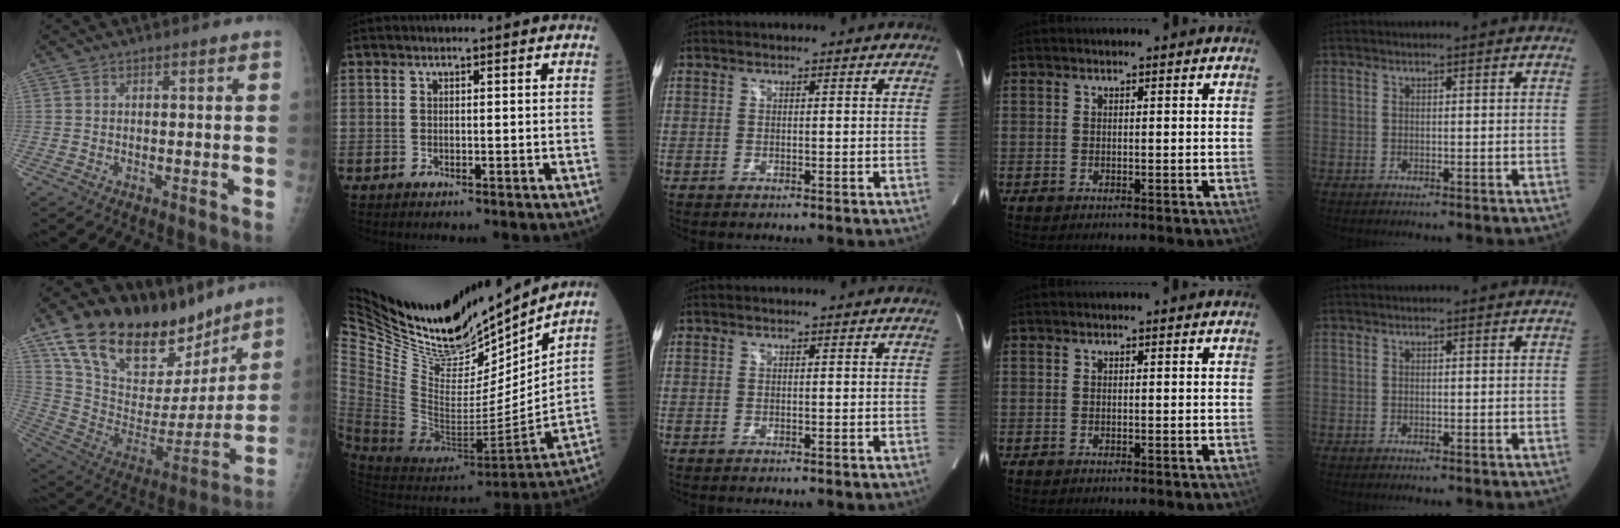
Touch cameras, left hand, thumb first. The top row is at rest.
{"thumb": {"total": 29.1, "force": [20.9, 13.3, 15.4], "torque": [-0.223, -0.062, 0.349]}, "index": {"total": 28.5, "force": [25.3, 7.2, 10.9], "torque": [-0.236, -0.053, 0.428]}}